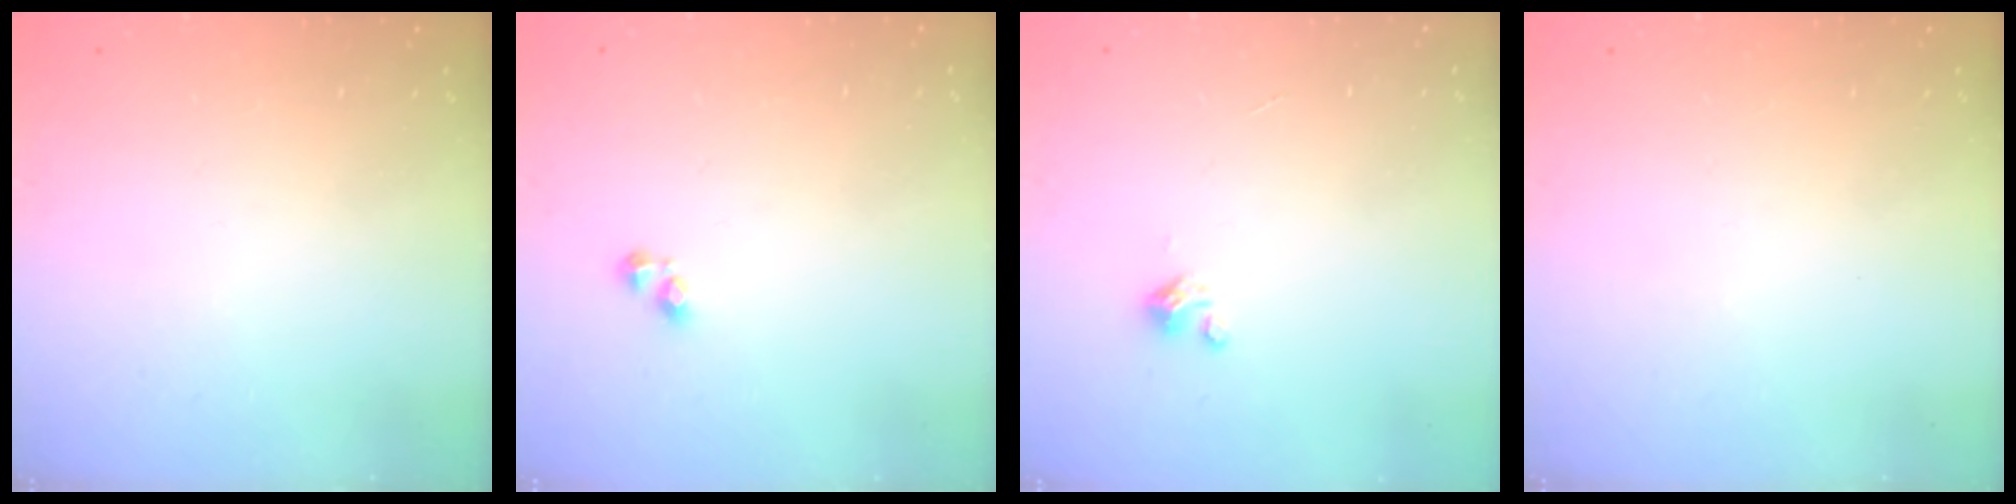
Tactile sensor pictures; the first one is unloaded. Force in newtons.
{"total": 2.7, "press": 2.7, "slide": 0.4}
{"total": 2.0, "press": 2.0, "slide": 0.2}
{"total": 0.0}